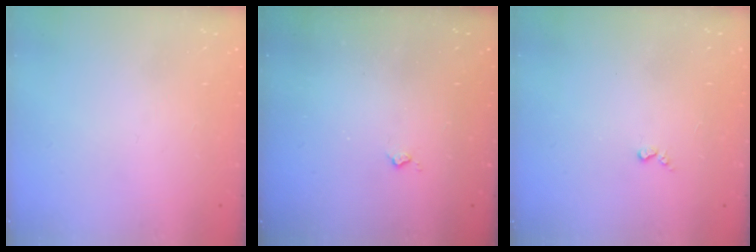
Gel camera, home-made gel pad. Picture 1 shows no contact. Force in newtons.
{"total": 2.4, "press": 2.3, "slide": 0.5}
{"total": 2.4, "press": 2.4, "slide": 0.4}